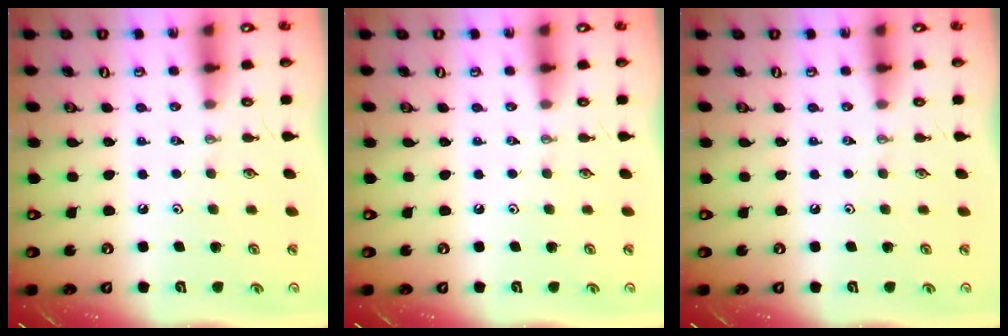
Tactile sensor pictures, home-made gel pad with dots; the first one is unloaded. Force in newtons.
{"total": 0.0}
{"total": 0.0}